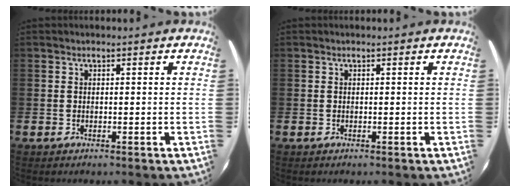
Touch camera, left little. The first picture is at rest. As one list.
[{"total": 0.0}]